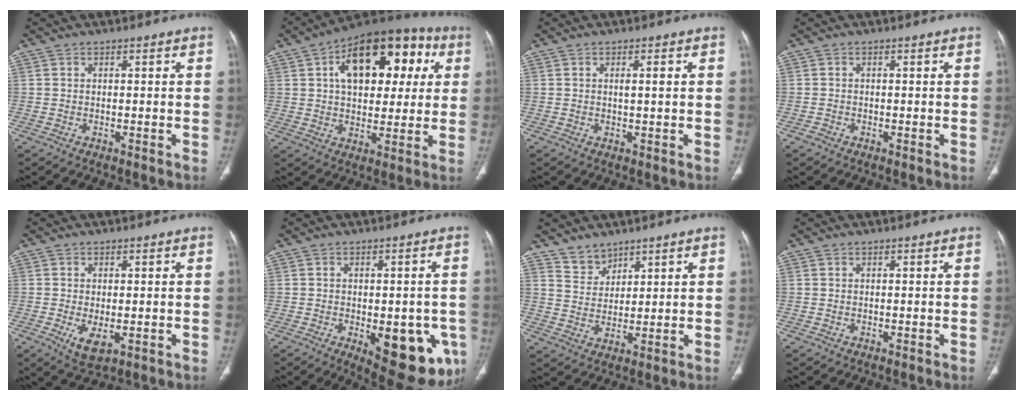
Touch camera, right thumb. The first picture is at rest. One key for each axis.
{"total": 21.9, "fx": 6.3, "fy": 12.4, "fz": 17.0, "tx": -0.203, "ty": 0.020, "tz": 0.088}
{"total": 1.8, "fx": 0.4, "fy": 0.3, "fz": 1.8, "tx": -0.031, "ty": 0.000, "tz": 0.007}
{"total": 0.6, "fx": -0.5, "fy": 0.4, "fz": 0.3, "tx": -0.007, "ty": -0.001, "tz": -0.013}
{"total": 4.8, "fx": -1.2, "fy": 2.3, "fz": 4.0, "tx": -0.072, "ty": -0.012, "tz": -0.012}
{"total": 16.0, "fx": -5.3, "fy": 7.3, "fz": 13.3, "tx": -0.123, "ty": -0.001, "tz": -0.046}
{"total": 4.4, "fx": 3.7, "fy": 2.3, "fz": 0.5, "tx": 0.013, "ty": -0.031, "tz": 0.075}
{"total": 0.0}